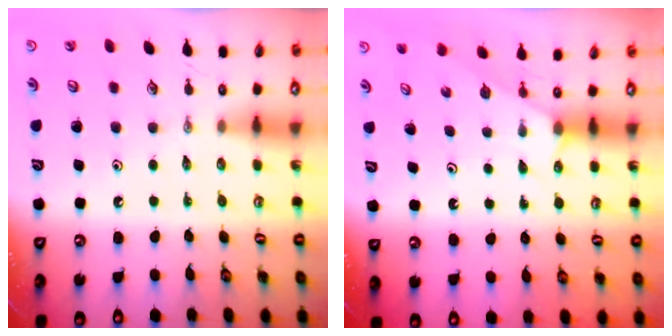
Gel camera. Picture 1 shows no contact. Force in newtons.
{"total": 1.4, "press": 1.4, "slide": 0.2}